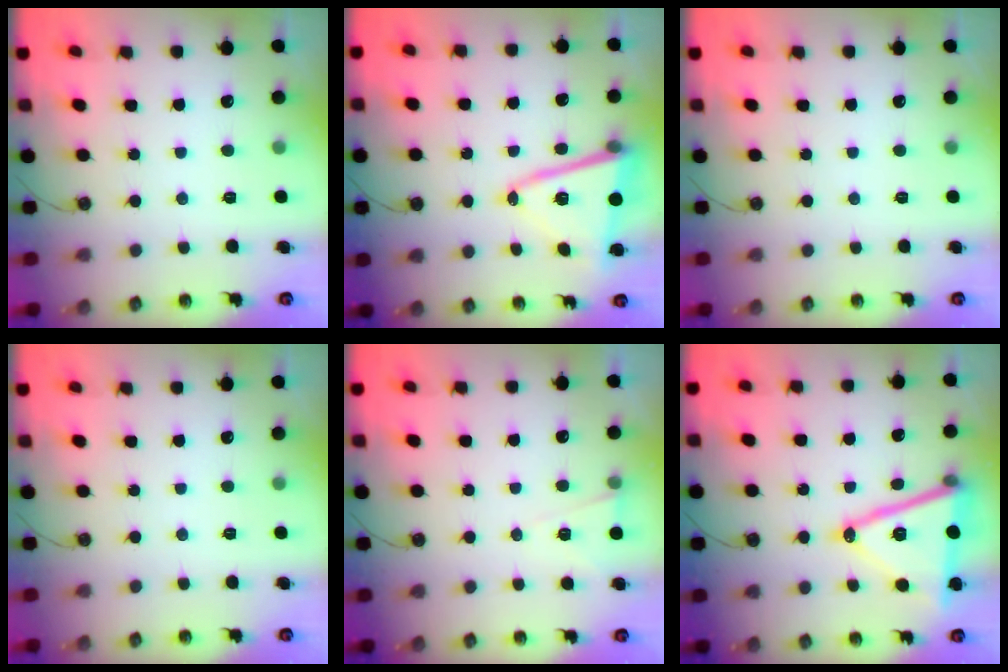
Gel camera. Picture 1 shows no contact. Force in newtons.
{"total": 13.1, "press": 13.0, "slide": 1.5}
{"total": 0.0}
{"total": 0.0}
{"total": 5.4, "press": 3.3, "slide": 4.2}
{"total": 19.2, "press": 18.8, "slide": 3.7}